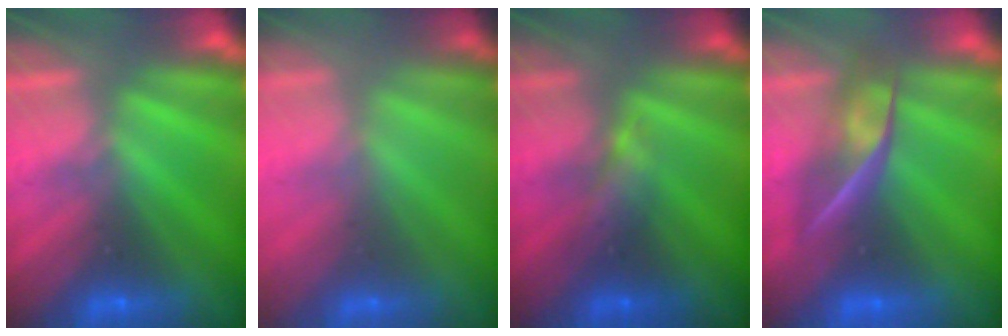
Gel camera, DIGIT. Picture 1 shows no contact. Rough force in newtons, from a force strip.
{"total": 1.6}
{"total": 2.3}
{"total": 2.5}